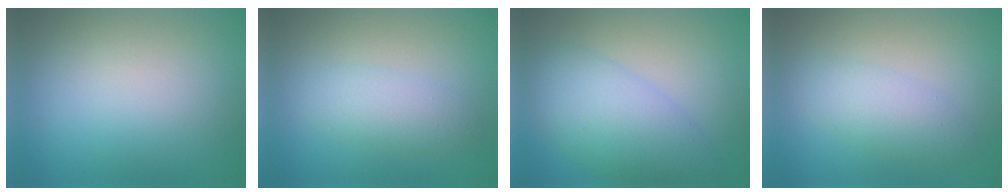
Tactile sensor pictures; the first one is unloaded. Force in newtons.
{"total": 2.8, "press": 2.8, "slide": 0.1}
{"total": 4.7, "press": 4.7, "slide": 0.1}
{"total": 2.9, "press": 2.9, "slide": 0.1}